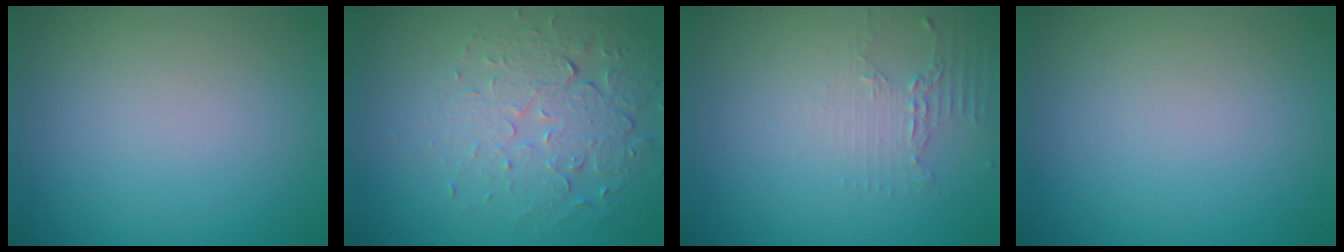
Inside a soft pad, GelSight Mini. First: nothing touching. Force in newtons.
{"total": 5.5, "press": 3.7, "slide": 4.1}
{"total": 2.2, "press": 1.6, "slide": 1.5}
{"total": 0.0}